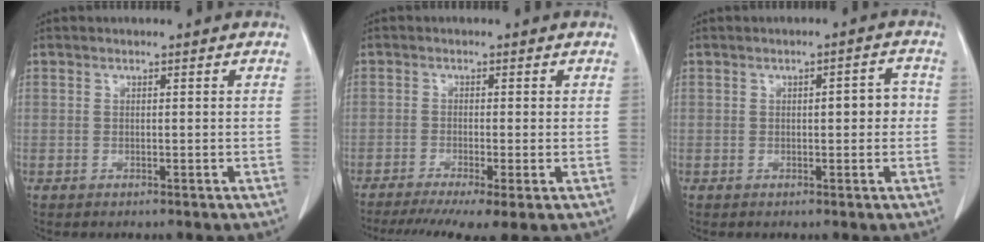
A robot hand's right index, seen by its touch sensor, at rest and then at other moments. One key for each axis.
{"total": 8.4, "fx": -5.7, "fy": 0.9, "fz": 6.2, "tx": -0.098, "ty": -0.014, "tz": -0.092}
{"total": 3.3, "fx": 0.1, "fy": 1.2, "fz": 3.1, "tx": -0.040, "ty": 0.013, "tz": 0.001}